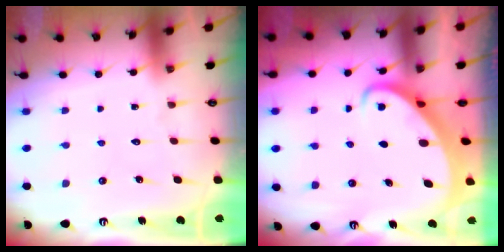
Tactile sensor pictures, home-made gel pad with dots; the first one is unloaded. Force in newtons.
{"total": 2.7, "press": 2.7, "slide": 0.2}